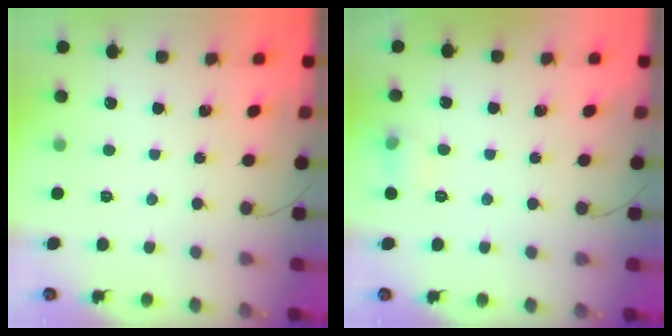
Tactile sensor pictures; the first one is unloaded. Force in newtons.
{"total": 6.3, "press": 6.1, "slide": 1.7}